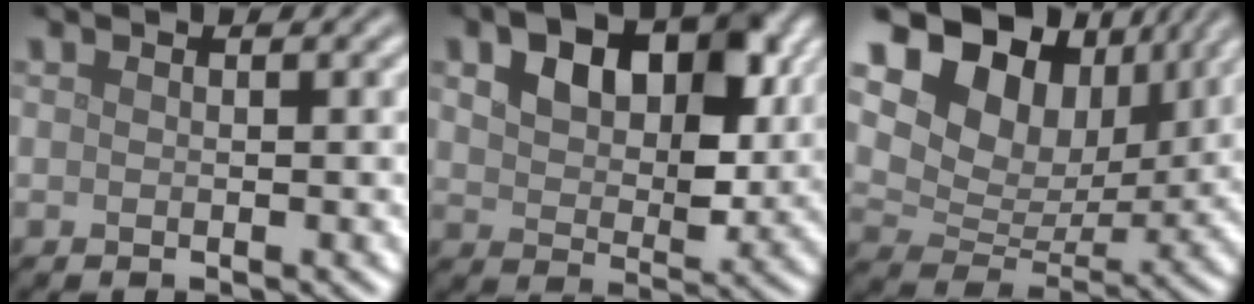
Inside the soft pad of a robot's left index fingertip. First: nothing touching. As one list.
[{"total": 8.6, "force": [3.3, 5.1, 6.1], "torque": [-0.109, -0.001, 0.056]}, {"total": 12.8, "force": [6.9, 8.3, 6.8], "torque": [-0.140, 0.023, 0.114]}]